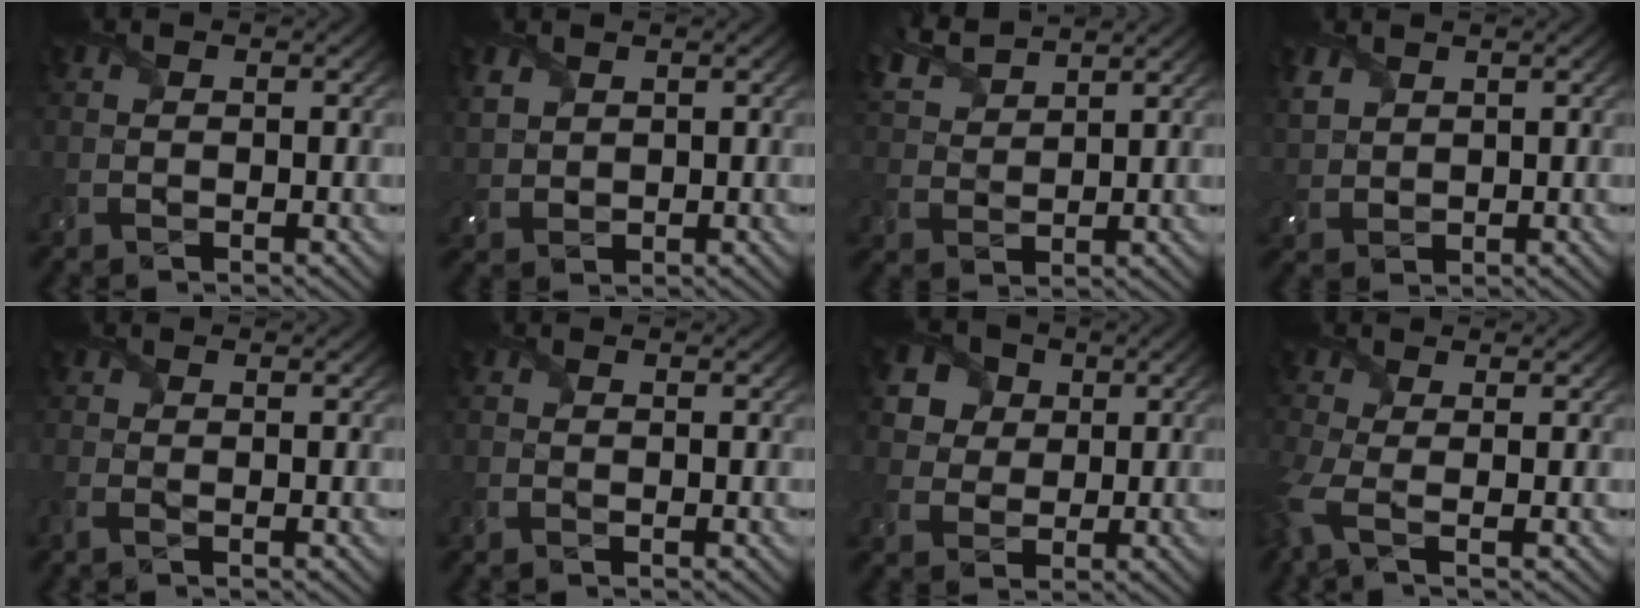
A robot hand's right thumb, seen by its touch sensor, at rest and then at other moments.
{"total": 2.9, "force": [1.7, 2.0, 1.2], "torque": [-0.042, -0.002, 0.041]}
{"total": 6.2, "force": [5.1, 2.1, 2.9], "torque": [-0.084, 0.019, 0.107]}
{"total": 3.1, "force": [2.0, 2.1, 1.2], "torque": [-0.044, -0.001, 0.047]}
{"total": 1.1, "force": [-0.2, 0.6, 0.9], "torque": [-0.026, 0.002, -0.008]}
{"total": 0.9, "force": [0.4, 0.7, 0.5], "torque": [-0.013, -0.001, 0.006]}
{"total": 6.9, "force": [3.2, 5.5, 2.8], "torque": [-0.108, 0.003, 0.055]}
{"total": 4.2, "force": [-1.2, 1.5, 3.7], "torque": [-0.102, -0.011, -0.031]}